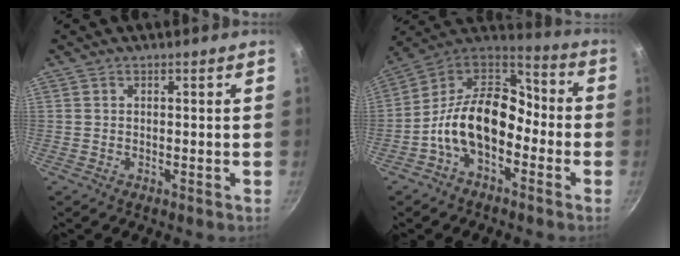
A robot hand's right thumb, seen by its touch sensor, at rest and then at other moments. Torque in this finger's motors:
{"motor_torque": [2.17, 2.23, 1.47, -0.68, 0.15]}